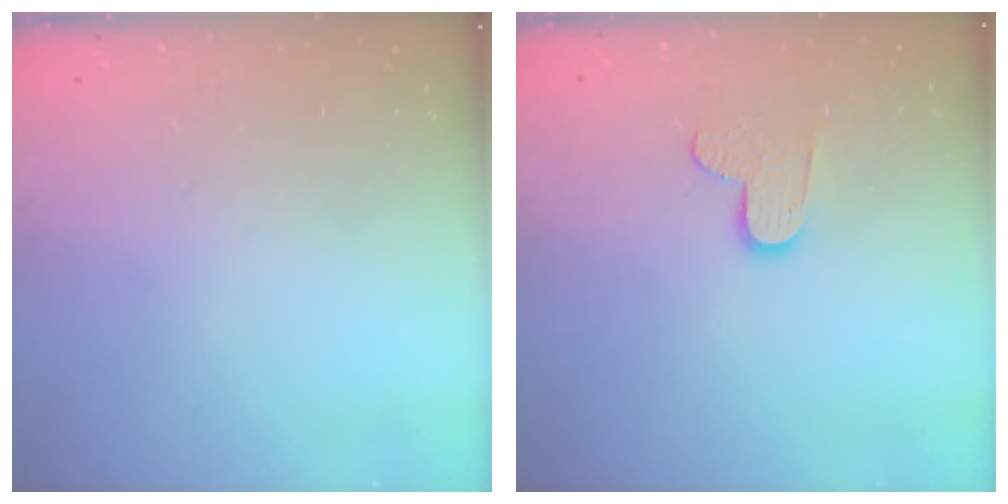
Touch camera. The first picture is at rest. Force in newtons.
{"total": 7.0, "press": 7.0, "slide": 0.3}